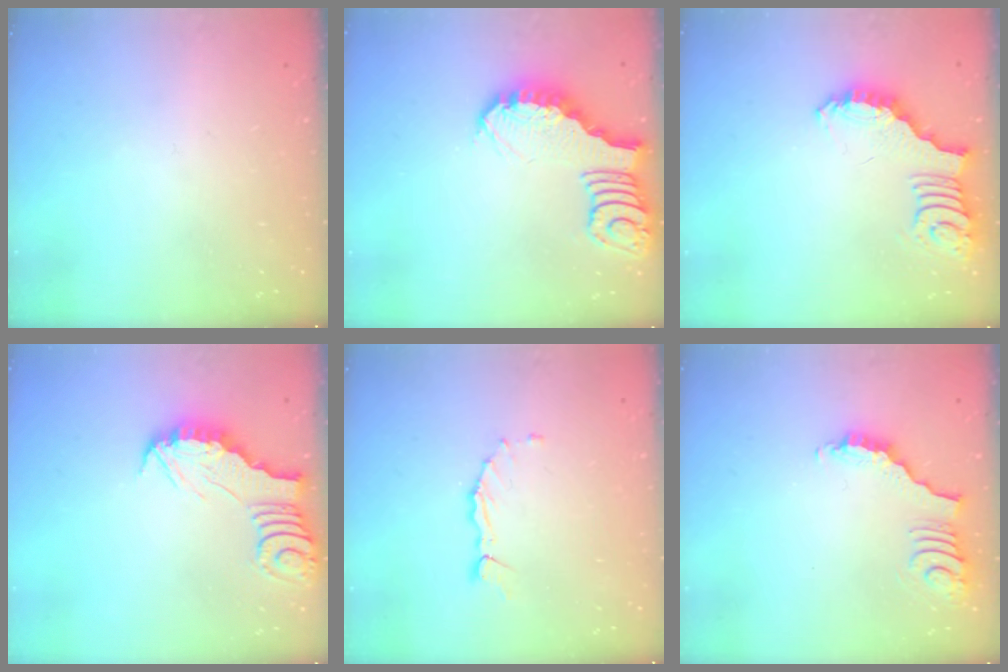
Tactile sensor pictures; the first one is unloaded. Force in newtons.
{"total": 3.5, "press": 3.5, "slide": 0.3}
{"total": 2.5, "press": 2.5, "slide": 0.5}
{"total": 2.8, "press": 2.7, "slide": 0.3}
{"total": 1.0, "press": 1.0, "slide": 0.2}
{"total": 3.7, "press": 3.7, "slide": 0.7}